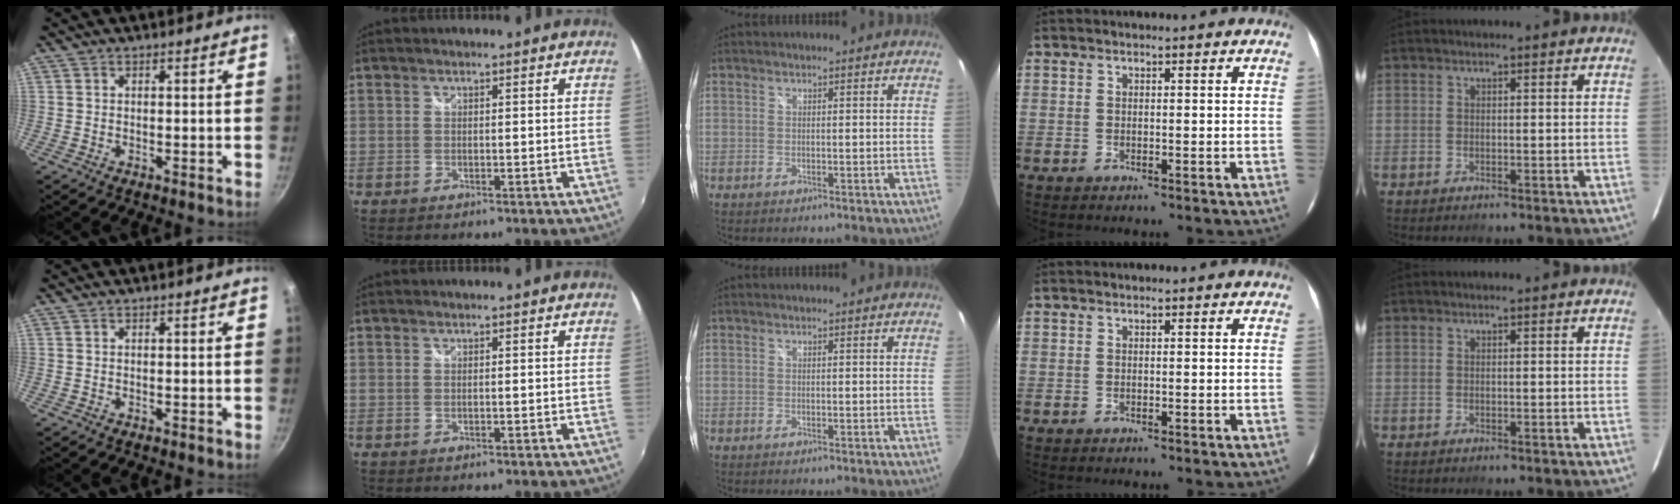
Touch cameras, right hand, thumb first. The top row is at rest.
{}